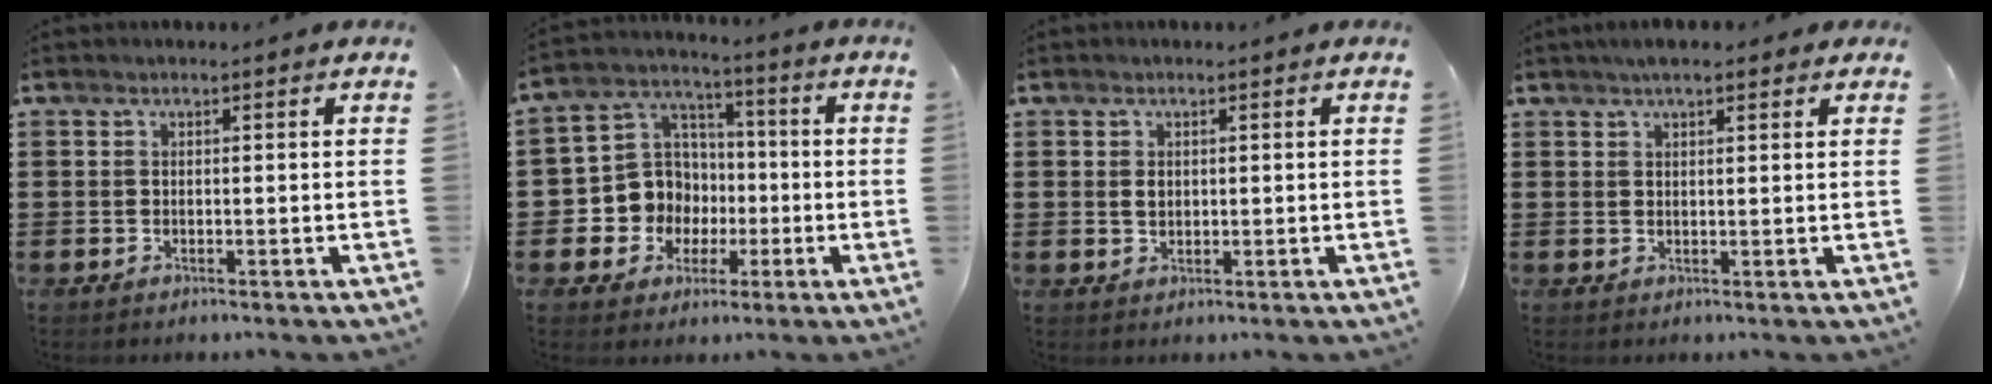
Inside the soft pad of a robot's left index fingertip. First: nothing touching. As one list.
[{"total": 9.3, "force": [-0.7, 9.1, 2.1], "torque": [-0.092, 0.002, -0.008]}, {"total": 1.4, "force": [0.4, 0.9, 1.0], "torque": [-0.022, 0.006, 0.007]}, {"total": 3.0, "force": [2.2, 0.9, 1.8], "torque": [-0.040, 0.007, 0.040]}]